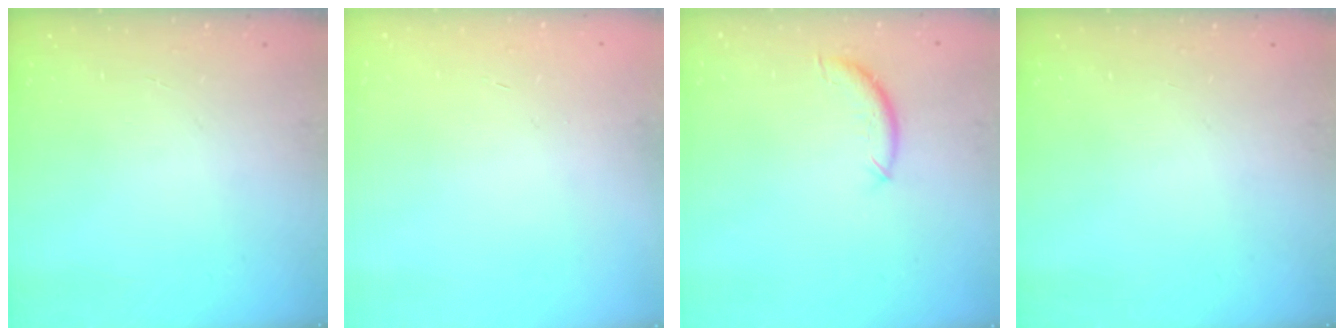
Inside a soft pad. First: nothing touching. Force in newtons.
{"total": 0.6, "press": 0.5, "slide": 0.2}
{"total": 7.8, "press": 7.8, "slide": 0.5}
{"total": 0.0}